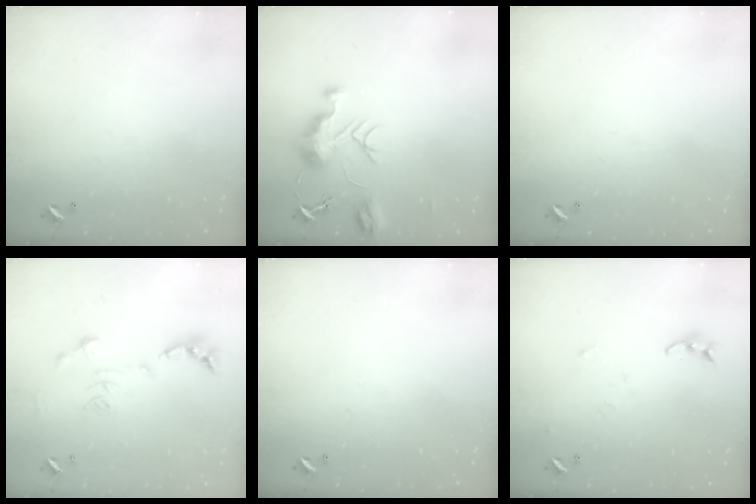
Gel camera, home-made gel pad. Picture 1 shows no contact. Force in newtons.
{"total": 9.1, "press": 9.1, "slide": 0.7}
{"total": 0.0}
{"total": 1.1, "press": 1.0, "slide": 0.4}
{"total": 0.0}
{"total": 4.1, "press": 4.1, "slide": 0.4}